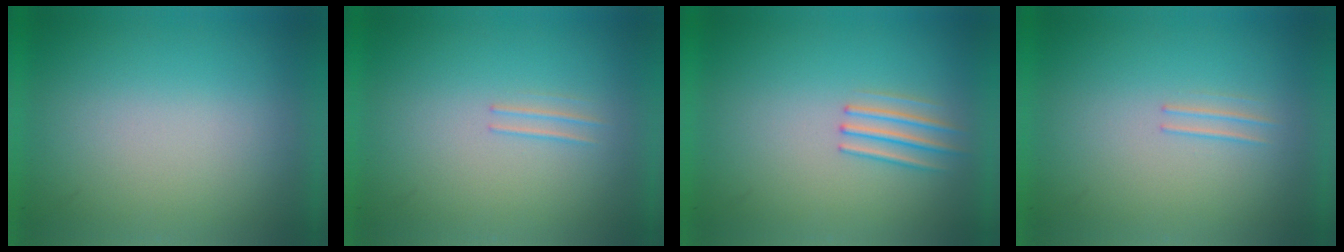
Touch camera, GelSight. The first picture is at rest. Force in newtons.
{"total": 1.2}
{"total": 1.7}
{"total": 1.2}